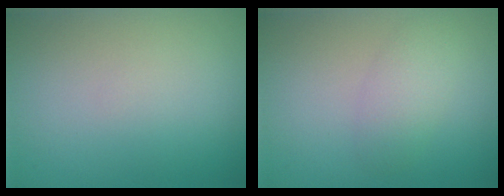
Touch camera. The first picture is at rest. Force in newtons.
{"total": 2.2, "press": 2.2, "slide": 0.1}